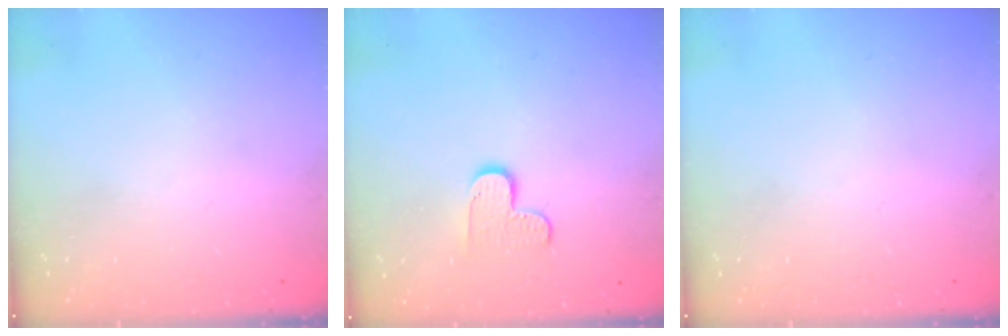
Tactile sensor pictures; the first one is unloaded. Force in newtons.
{"total": 6.6, "press": 6.5, "slide": 0.4}
{"total": 0.0}